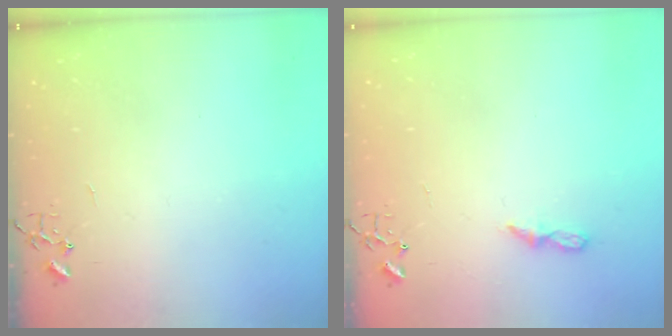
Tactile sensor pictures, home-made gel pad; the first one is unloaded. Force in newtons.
{"total": 5.5, "press": 5.5, "slide": 0.5}